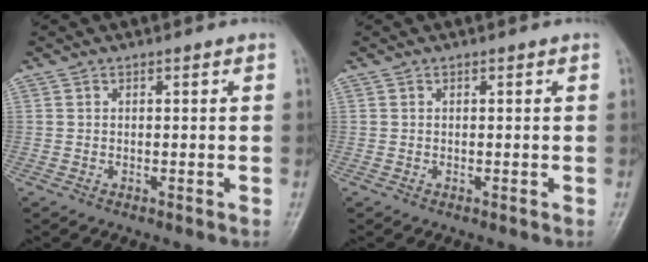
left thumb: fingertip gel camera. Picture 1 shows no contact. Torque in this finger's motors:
{"motor_torque": [0.00, 0.00, -0.04, -0.03, 0.00]}